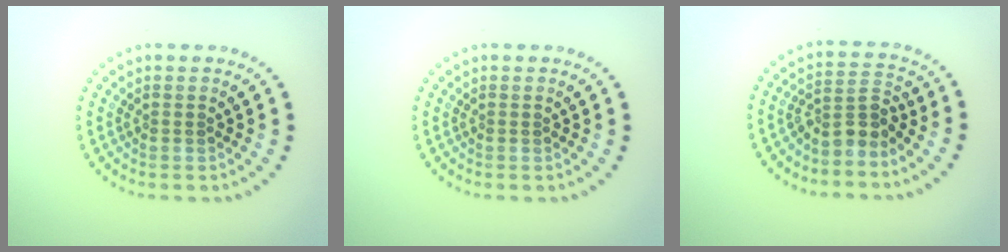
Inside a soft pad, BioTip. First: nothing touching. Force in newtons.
{"total": 0.0}
{"total": 2.8, "press": 2.1, "slide": 1.9}